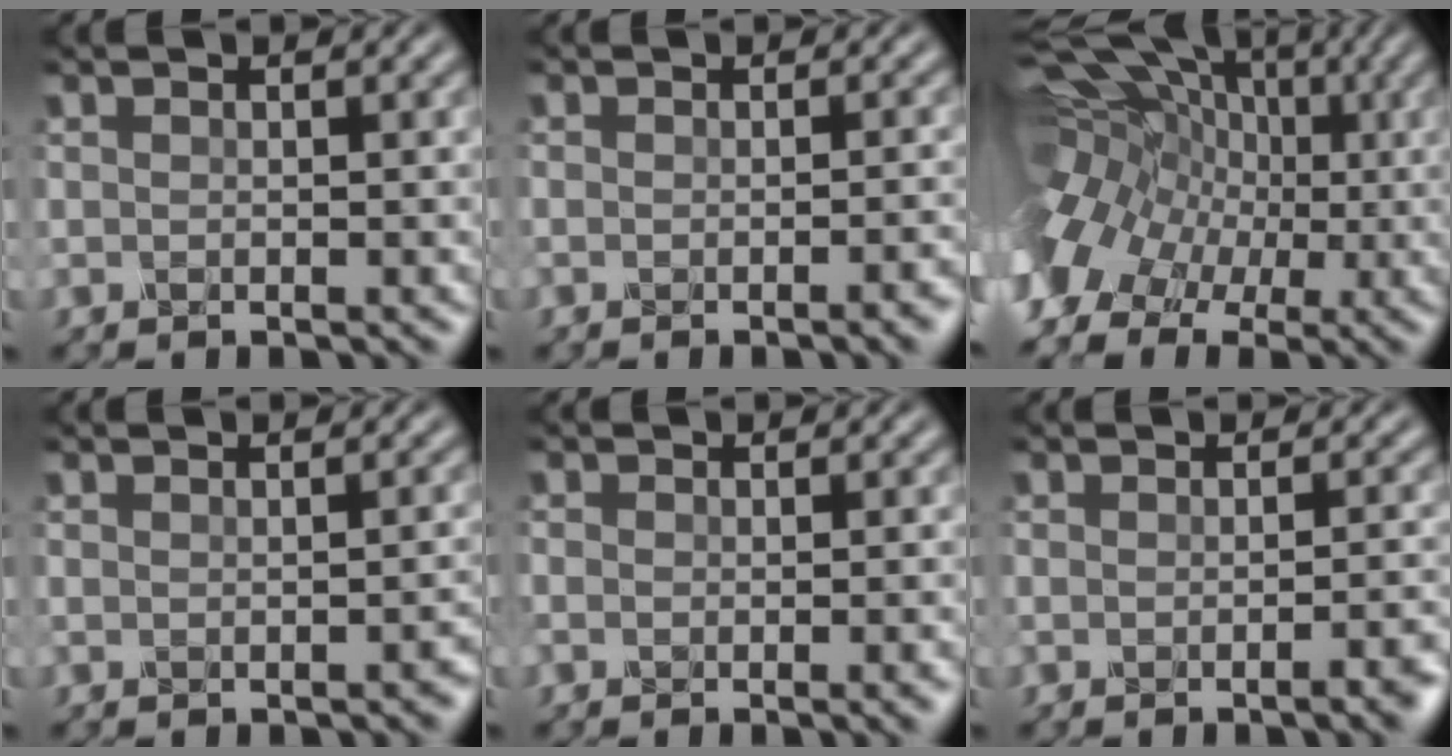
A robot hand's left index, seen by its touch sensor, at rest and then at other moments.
{"total": 3.1, "force": [-1.4, 1.3, 2.4], "torque": [-0.003, 0.009, -0.021]}
{"total": 11.9, "force": [0.4, 9.6, 7.0], "torque": [-0.149, 0.006, 0.005]}
{"total": 1.3, "force": [-1.0, 0.4, 0.8], "torque": [-0.008, 0.003, -0.009]}
{"total": 3.2, "force": [-1.2, 1.6, 2.4], "torque": [-0.015, 0.005, -0.018]}
{"total": 3.4, "force": [-1.7, 1.2, 2.8], "torque": [-0.016, 0.007, -0.025]}